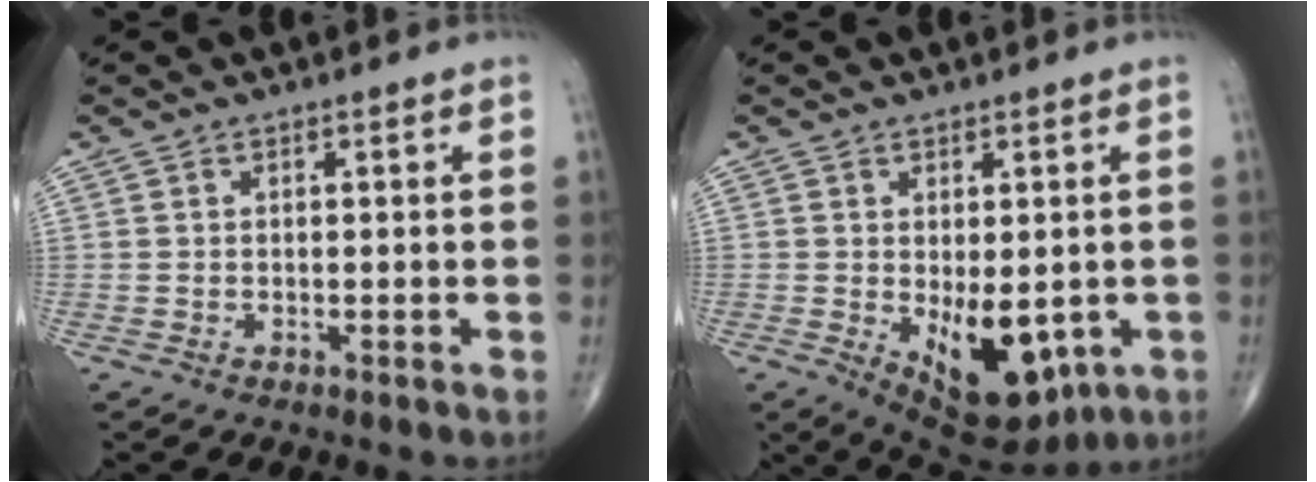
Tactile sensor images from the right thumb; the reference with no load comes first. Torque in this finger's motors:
{"motor_torque": [3.03, 1.98, 1.31, -0.08, 0.09]}